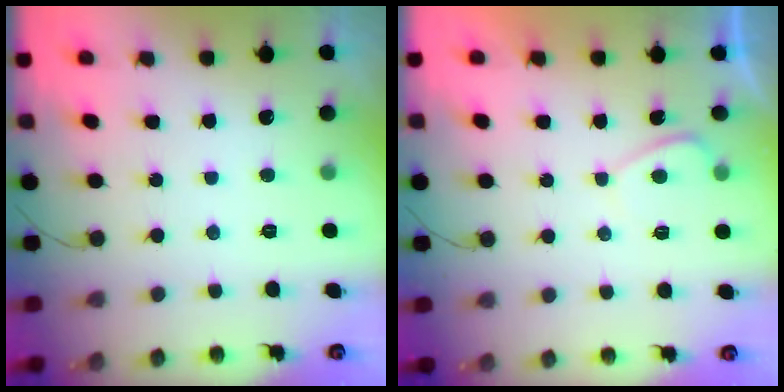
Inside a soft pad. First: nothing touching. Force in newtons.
{"total": 0.9, "press": 0.7, "slide": 0.5}